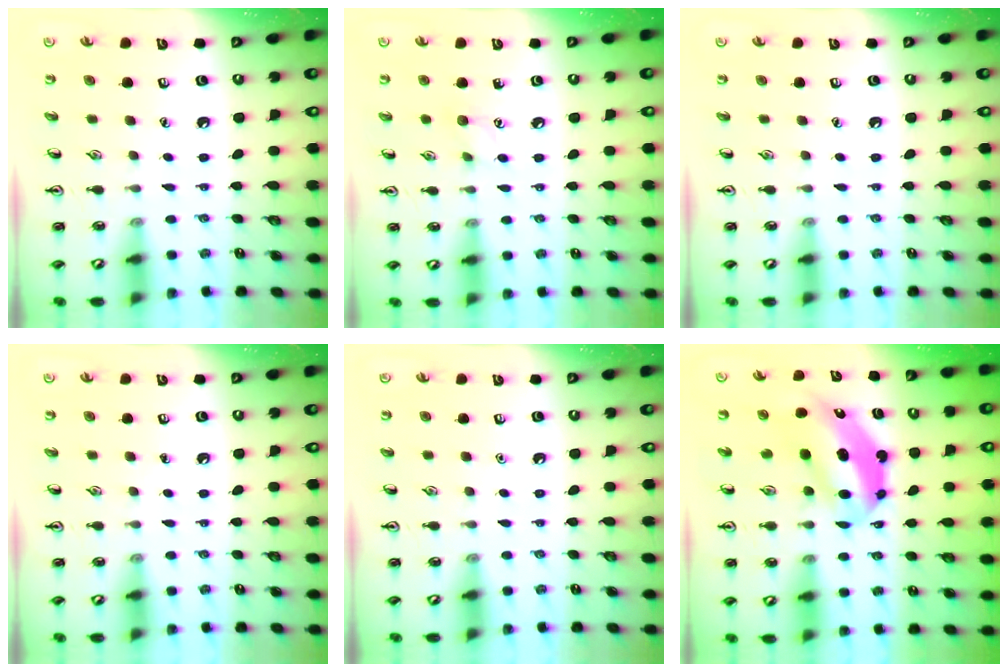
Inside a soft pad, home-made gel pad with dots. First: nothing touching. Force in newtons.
{"total": 5.8, "press": 5.6, "slide": 1.5}
{"total": 0.0}
{"total": 0.0}
{"total": 0.0}
{"total": 5.5, "press": 5.2, "slide": 1.7}